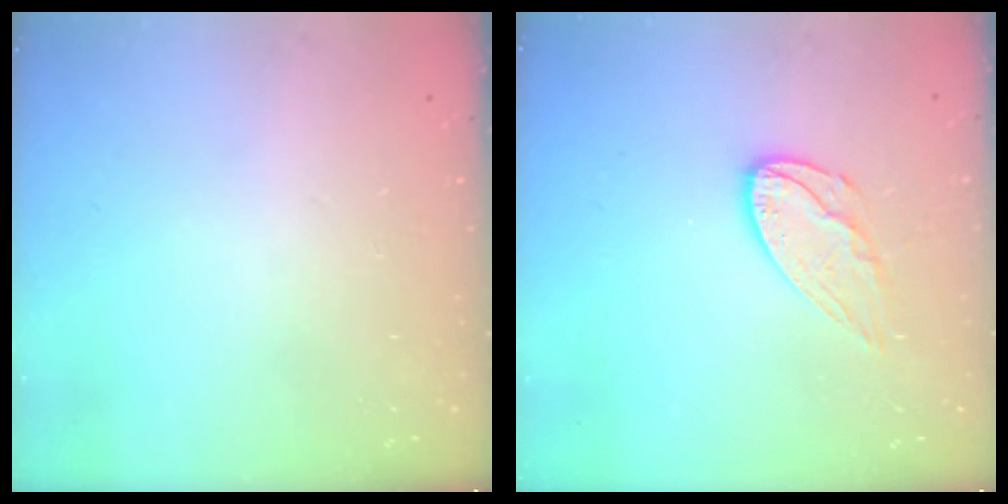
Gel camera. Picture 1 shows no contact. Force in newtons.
{"total": 9.4, "press": 9.4, "slide": 0.2}